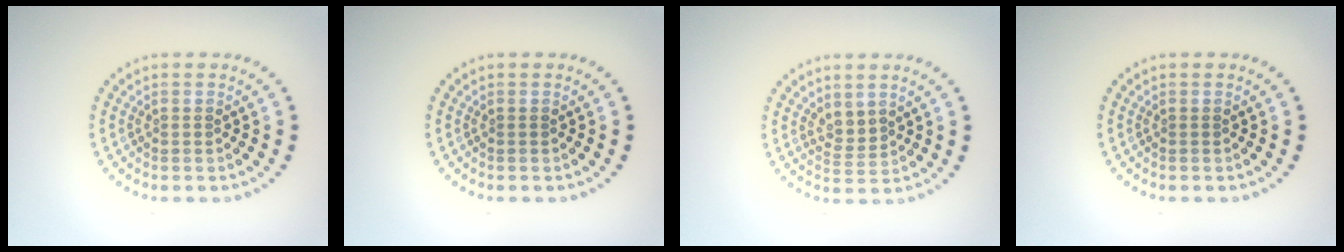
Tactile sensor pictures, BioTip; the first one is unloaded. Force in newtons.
{"total": 0.0}
{"total": 1.5, "press": 1.2, "slide": 0.9}
{"total": 0.0}